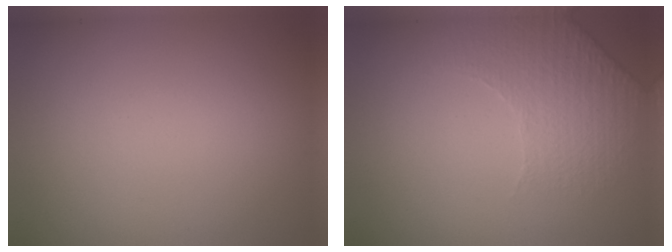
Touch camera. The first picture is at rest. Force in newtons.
{"total": 1.9, "press": 1.6, "slide": 1.0}